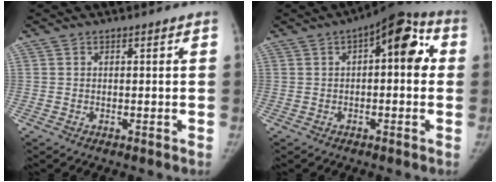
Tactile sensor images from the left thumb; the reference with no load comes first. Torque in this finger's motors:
{"motor_torque": [0.32, 0.18, 1.30, 0.27, 0.23]}